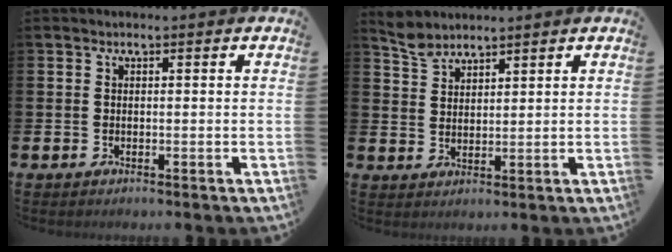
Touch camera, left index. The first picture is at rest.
{"total": 3.9, "force": [3.8, 1.0, 0.5], "torque": [-0.020, -0.016, 0.070]}